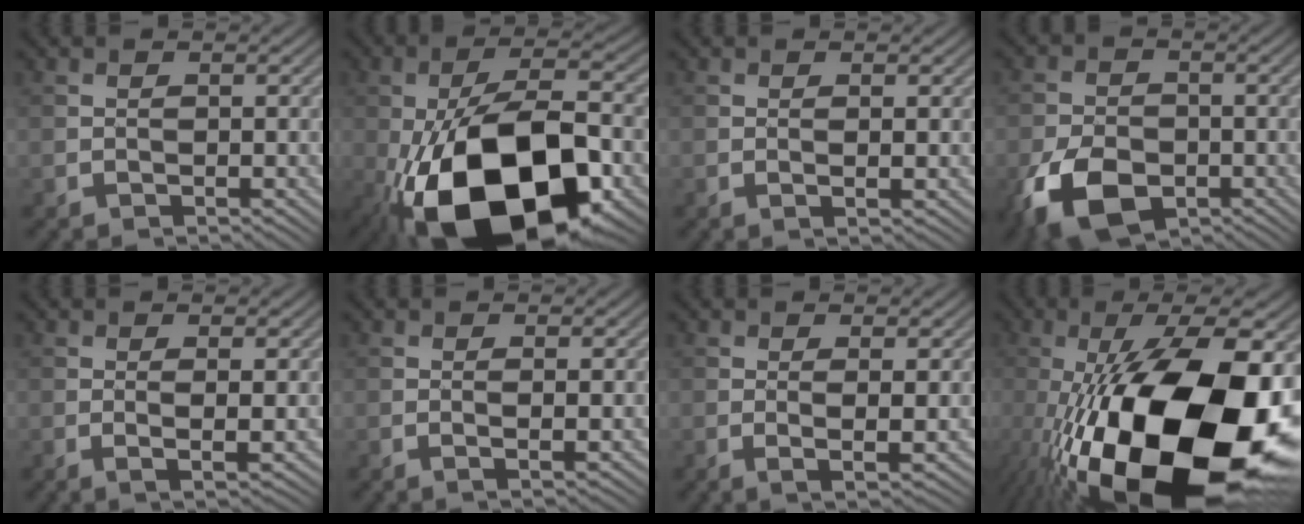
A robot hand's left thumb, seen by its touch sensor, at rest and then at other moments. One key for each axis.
{"total": 19.5, "fx": -7.4, "fy": 9.1, "fz": 15.6, "tx": -0.265, "ty": -0.003, "tz": -0.128}
{"total": 1.0, "fx": 0.2, "fy": 0.1, "fz": 1.0, "tx": -0.022, "ty": -0.001, "tz": 0.002}
{"total": 9.8, "fx": -4.6, "fy": 6.1, "fz": 6.2, "tx": -0.142, "ty": -0.023, "tz": -0.083}
{"total": 2.4, "fx": 0.6, "fy": 0.4, "fz": 2.2, "tx": -0.044, "ty": -0.004, "tz": 0.011}
{"total": 1.3, "fx": 0.3, "fy": 0.1, "fz": 1.3, "tx": -0.028, "ty": -0.001, "tz": 0.003}
{"total": 2.7, "fx": 0.7, "fy": 0.5, "fz": 2.6, "tx": -0.051, "ty": -0.006, "tz": 0.014}
{"total": 22.0, "fx": -6.6, "fy": 9.1, "fz": 18.9, "tx": -0.353, "ty": -0.014, "tz": -0.104}